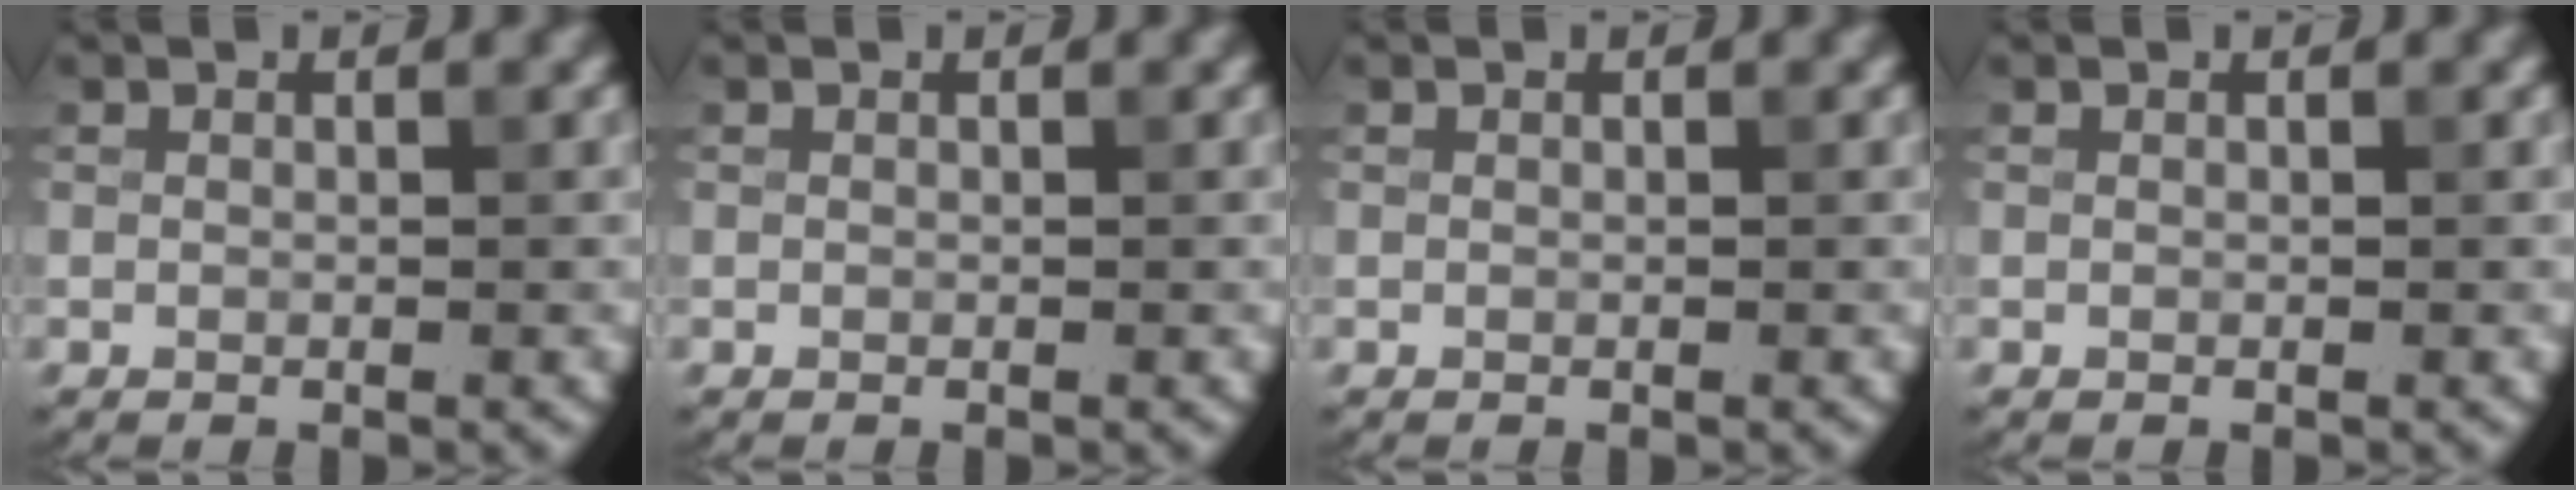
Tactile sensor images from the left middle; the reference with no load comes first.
{"total": 0.0}
{"total": 0.0}
{"total": 0.0}